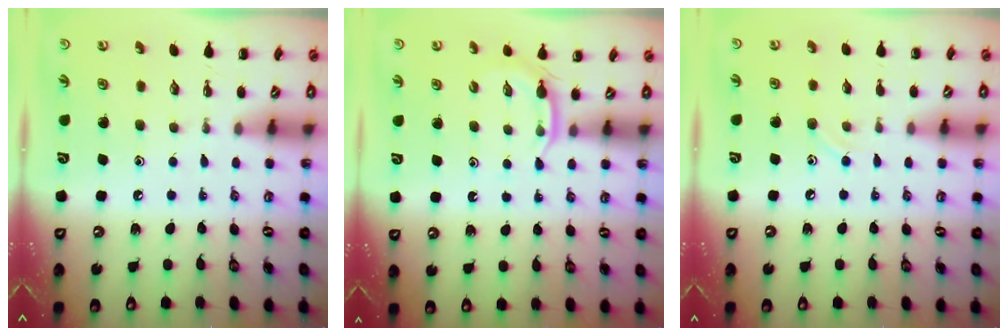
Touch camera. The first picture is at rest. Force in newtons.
{"total": 3.1, "press": 2.9, "slide": 1.1}
{"total": 5.4, "press": 5.1, "slide": 1.8}